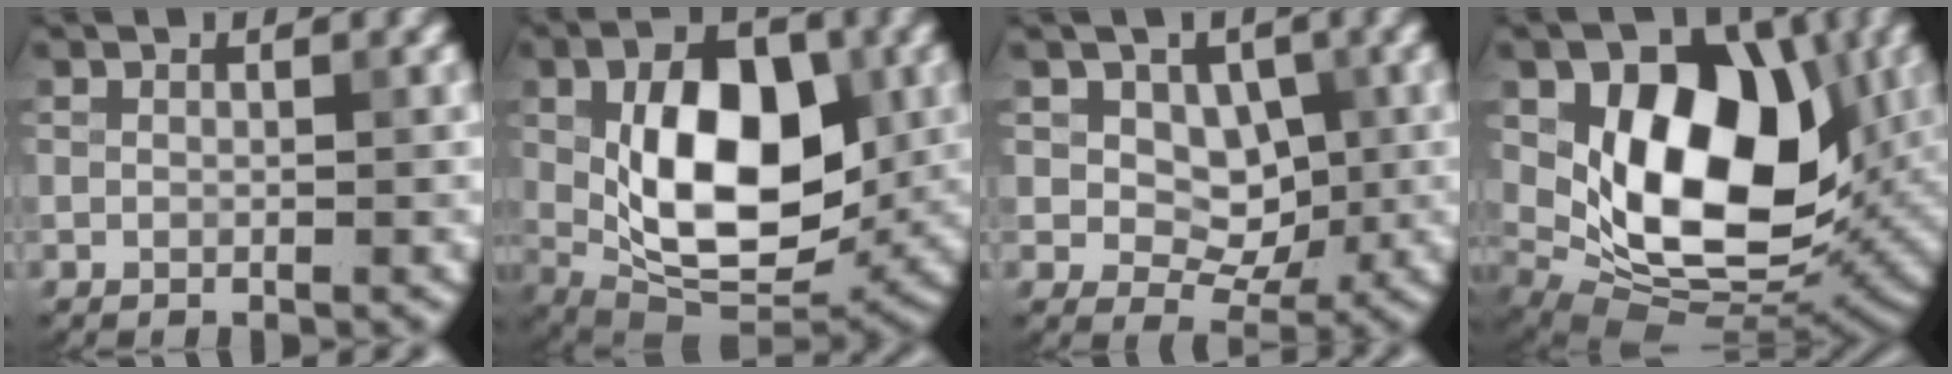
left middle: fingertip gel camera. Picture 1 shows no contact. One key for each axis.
{"total": 12.0, "fx": 0.5, "fy": 6.8, "fz": 9.9, "tx": -0.155, "ty": -0.004, "tz": 0.011}
{"total": 4.5, "fx": 0.9, "fy": 3.5, "fz": 2.7, "tx": -0.041, "ty": -0.012, "tz": 0.012}
{"total": 13.3, "fx": 2.4, "fy": 8.5, "fz": 9.9, "tx": -0.140, "ty": -0.015, "tz": 0.042}